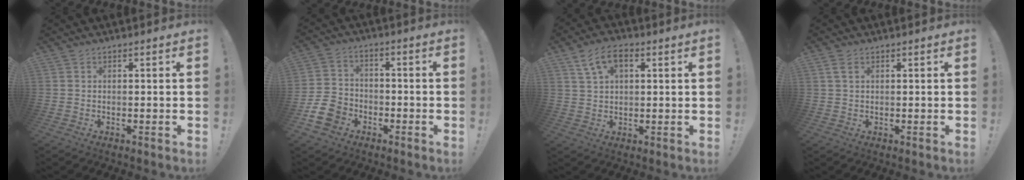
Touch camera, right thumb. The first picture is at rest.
{"total": 10.8, "force": [-5.6, 8.1, 4.5], "torque": [-0.093, 0.040, -0.103]}
{"total": 7.5, "force": [3.3, 3.7, 5.6], "torque": [-0.095, 0.001, 0.063]}
{"total": 2.6, "force": [1.2, 1.2, 1.9], "torque": [-0.031, -0.001, 0.020]}